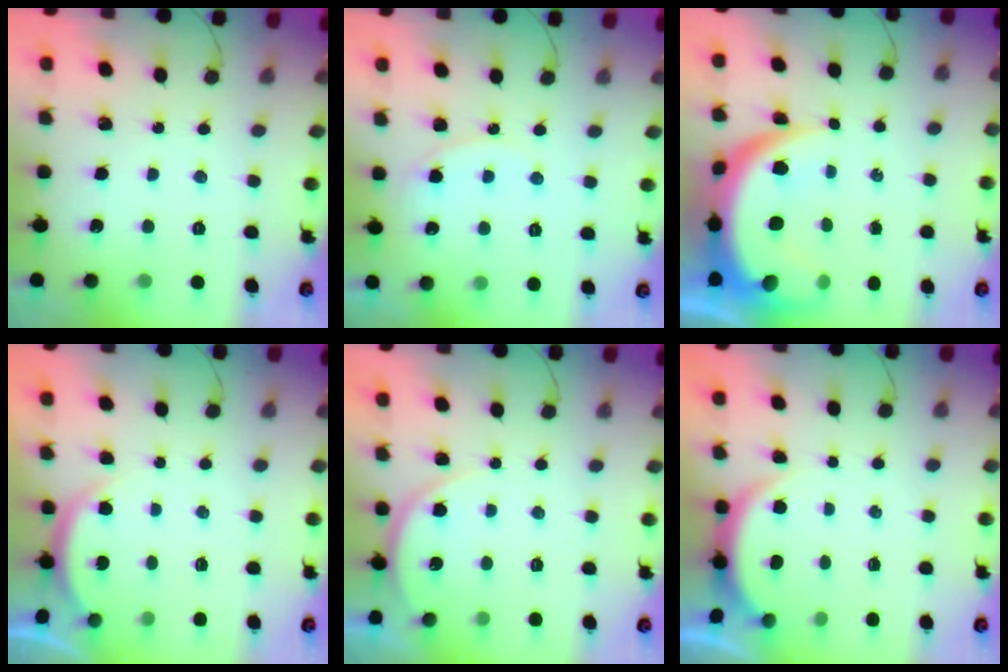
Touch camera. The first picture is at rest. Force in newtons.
{"total": 6.6, "press": 6.6, "slide": 0.4}
{"total": 12.1, "press": 12.0, "slide": 1.2}
{"total": 2.8, "press": 2.8, "slide": 0.6}
{"total": 5.4, "press": 5.4, "slide": 0.6}
{"total": 2.3, "press": 2.2, "slide": 0.5}